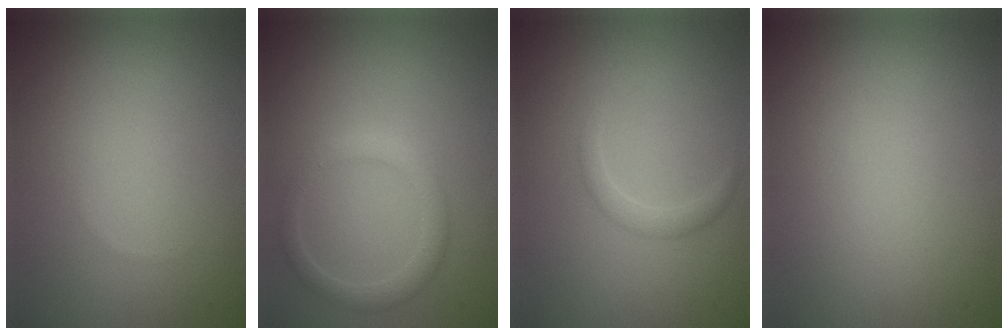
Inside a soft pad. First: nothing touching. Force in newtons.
{"total": 2.1, "press": 2.1, "slide": 0.3}
{"total": 1.3, "press": 1.2, "slide": 0.1}
{"total": 0.0}